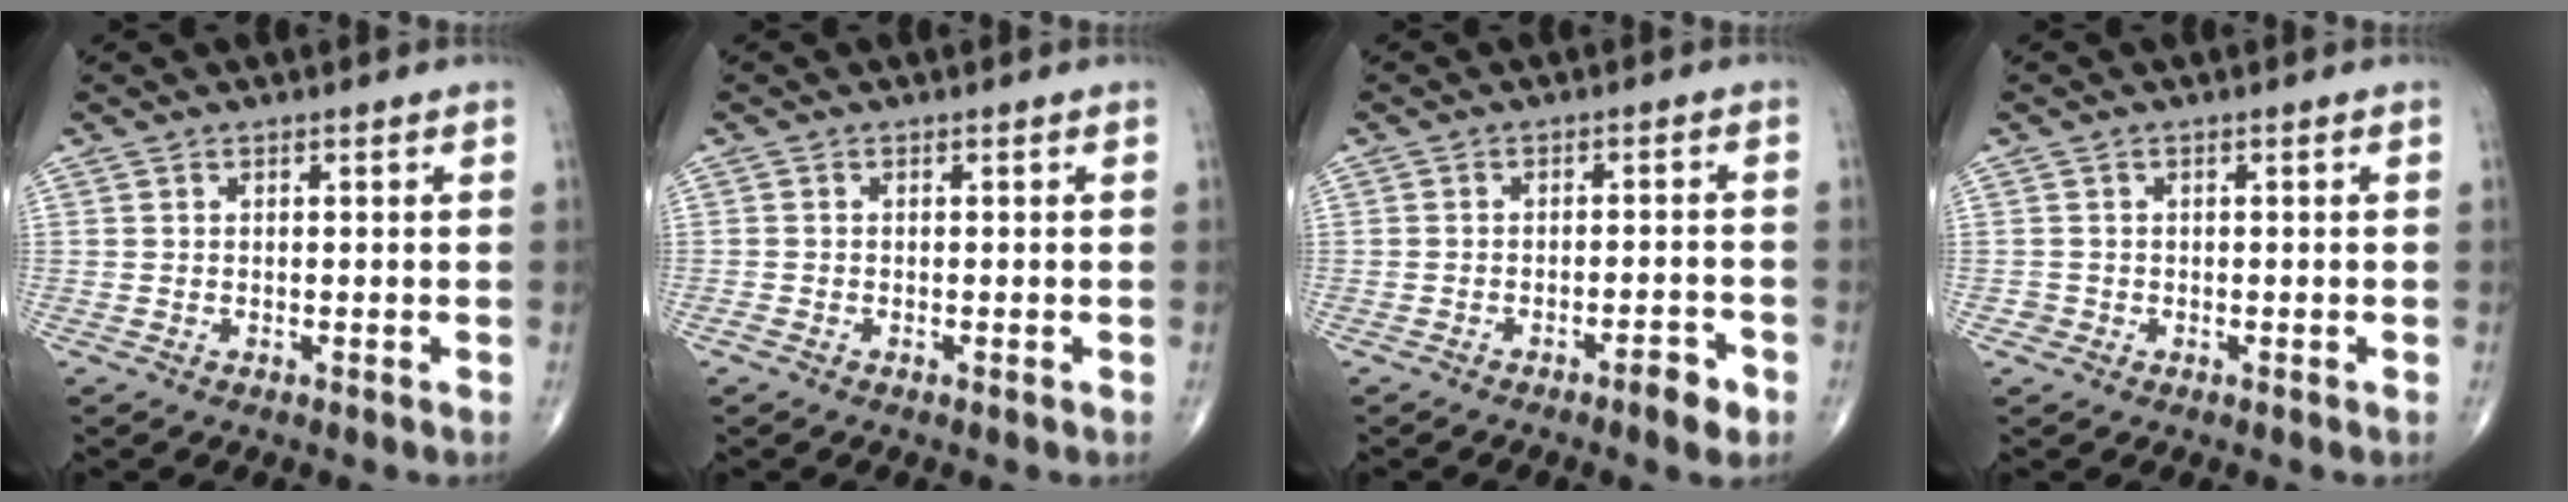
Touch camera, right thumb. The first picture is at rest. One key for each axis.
{"total": 0.8, "fx": -0.4, "fy": 0.3, "fz": 0.6, "tx": -0.014, "ty": -0.002, "tz": -0.011}
{"total": 4.2, "fx": -2.6, "fy": 1.0, "fz": 3.1, "tx": -0.043, "ty": 0.014, "tz": -0.038}
{"total": 1.0, "fx": -0.4, "fy": 1.0, "fz": -0.1, "tx": 0.011, "ty": 0.006, "tz": -0.010}